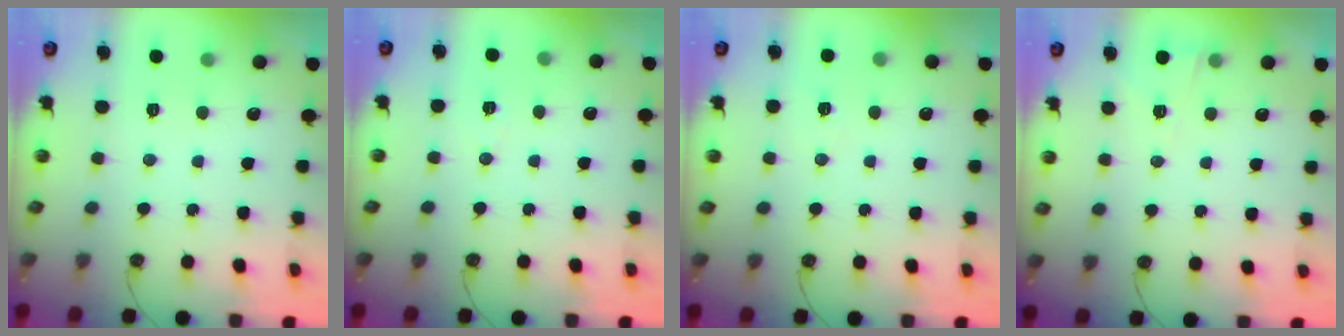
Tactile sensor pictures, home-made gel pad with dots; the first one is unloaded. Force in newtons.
{"total": 4.9, "press": 2.3, "slide": 4.3}
{"total": 6.3, "press": 4.7, "slide": 4.2}
{"total": 2.7, "press": 2.1, "slide": 1.6}